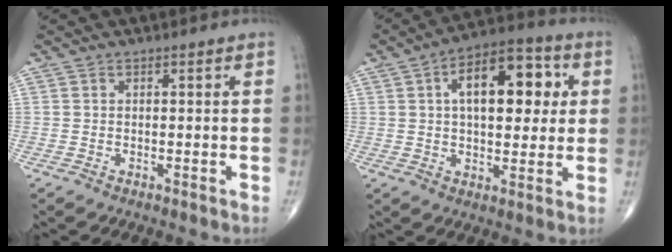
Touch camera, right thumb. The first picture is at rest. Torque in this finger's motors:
{"motor_torque": [1.16, 3.85, 1.52, 0.29, 0.14]}